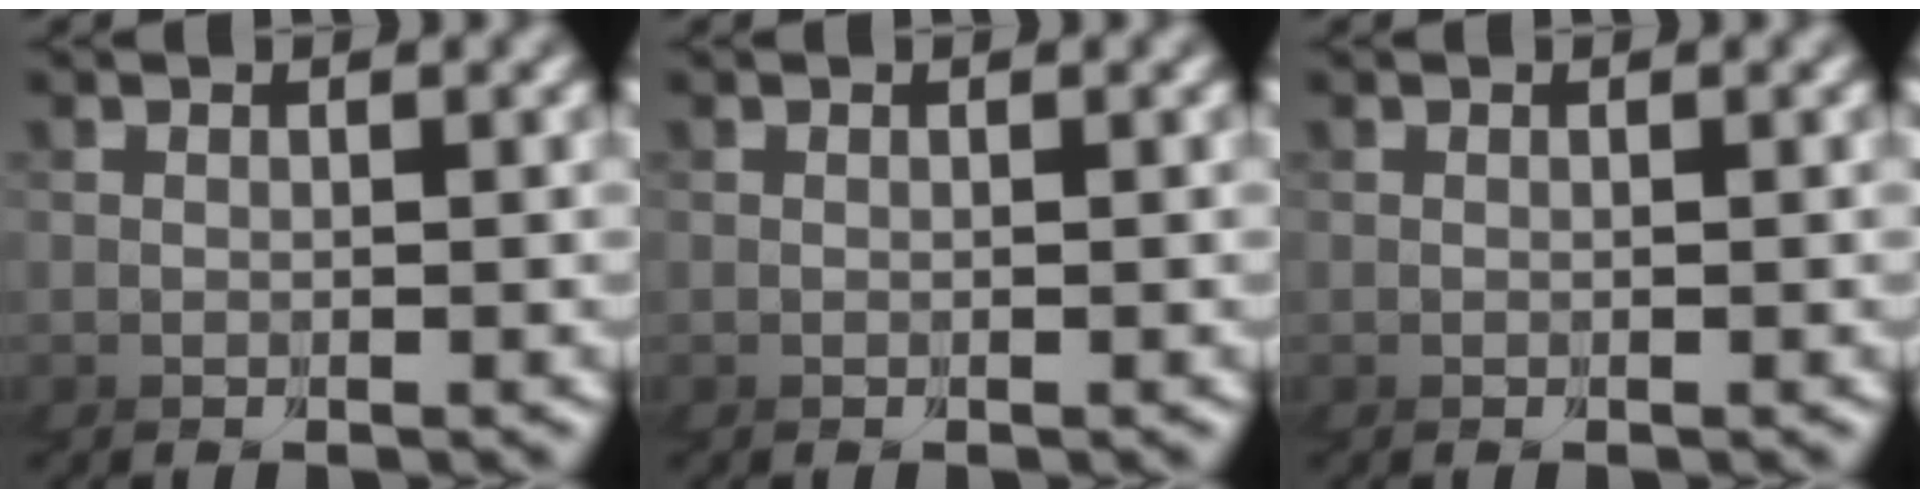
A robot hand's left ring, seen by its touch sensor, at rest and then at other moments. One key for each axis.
{"total": 0.0}
{"total": 0.0}